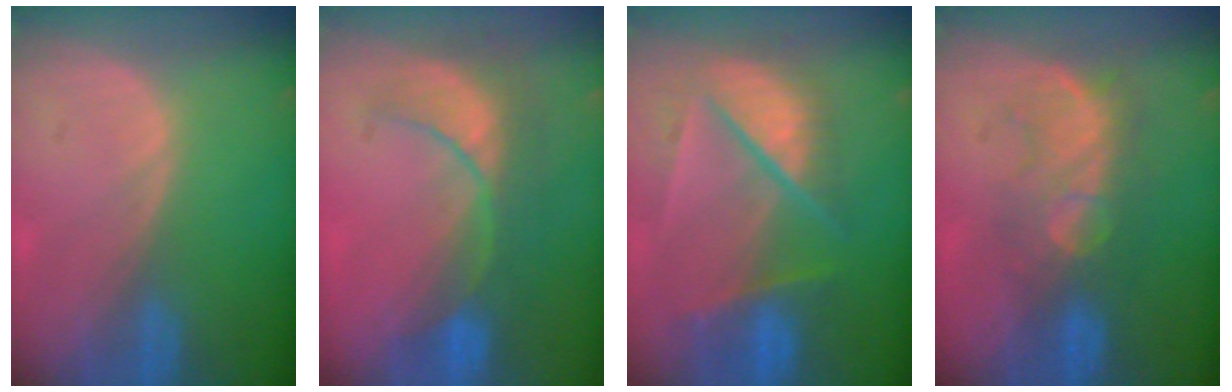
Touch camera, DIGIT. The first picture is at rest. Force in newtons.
{"total": 8.4, "press": 7.9, "slide": 2.6}
{"total": 9.4, "press": 8.2, "slide": 4.6}
{"total": 8.1, "press": 7.8, "slide": 2.4}